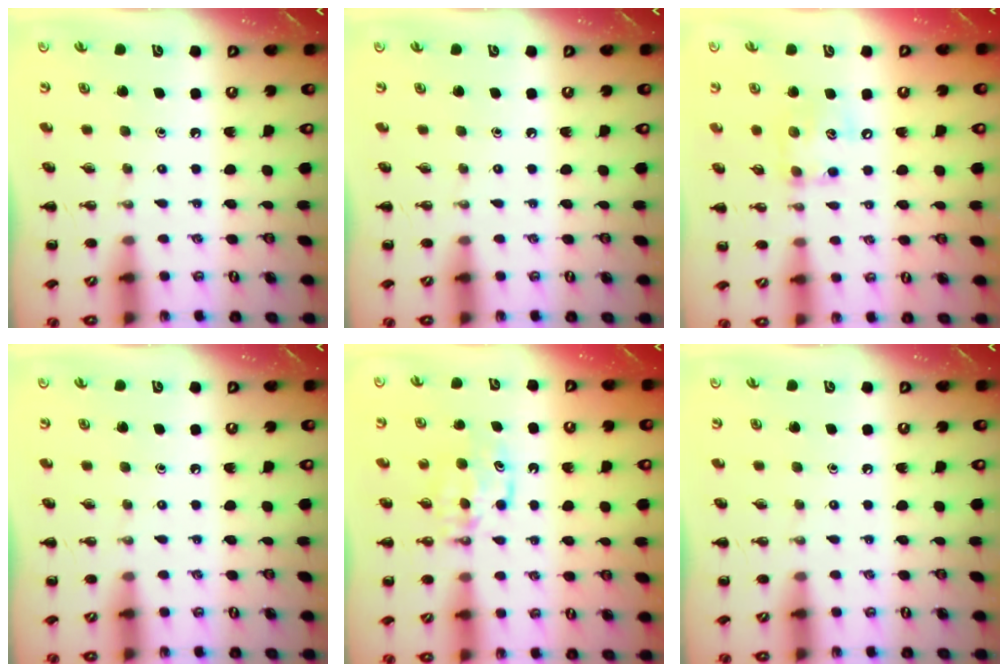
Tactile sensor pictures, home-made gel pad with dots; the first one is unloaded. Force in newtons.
{"total": 0.0}
{"total": 9.6, "press": 9.5, "slide": 1.2}
{"total": 0.0}
{"total": 5.3, "press": 5.3, "slide": 1.0}
{"total": 0.0}